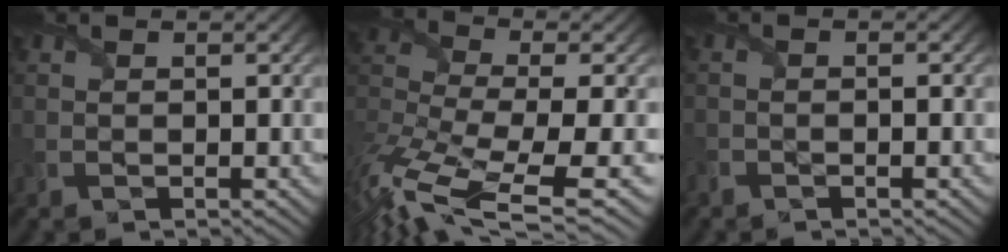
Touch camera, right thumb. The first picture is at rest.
{"total": 13.2, "force": [-7.2, 4.3, 10.2], "torque": [-0.267, -0.016, -0.111]}
{"total": 1.4, "force": [-1.2, -0.3, 0.6], "torque": [-0.012, -0.002, -0.022]}